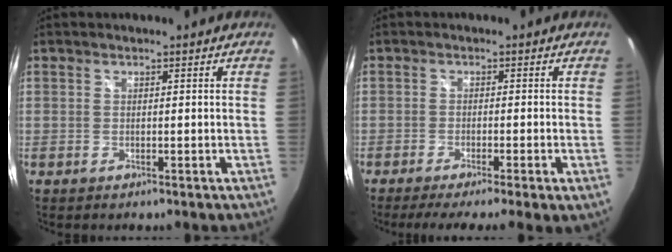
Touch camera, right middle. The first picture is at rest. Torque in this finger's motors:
{"motor_torque": [1.09, -1.05, 0.17, 0.10]}